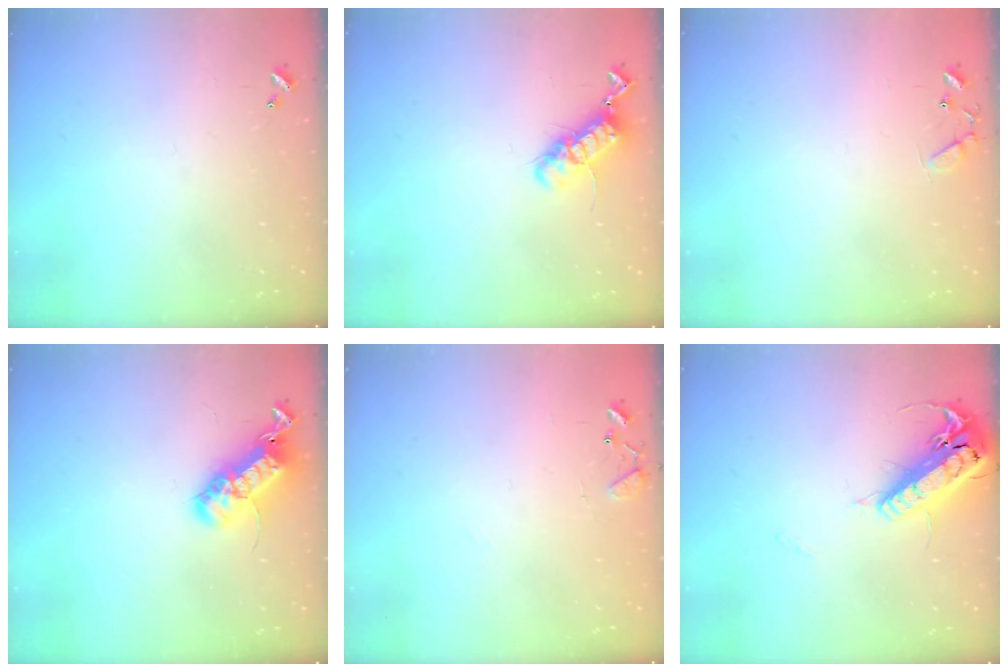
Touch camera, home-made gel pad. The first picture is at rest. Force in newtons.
{"total": 12.7, "press": 12.6, "slide": 1.6}
{"total": 7.7, "press": 7.7, "slide": 0.5}
{"total": 21.0, "press": 21.0, "slide": 0.4}
{"total": 8.4, "press": 8.4, "slide": 0.7}
{"total": 19.2, "press": 18.9, "slide": 3.3}